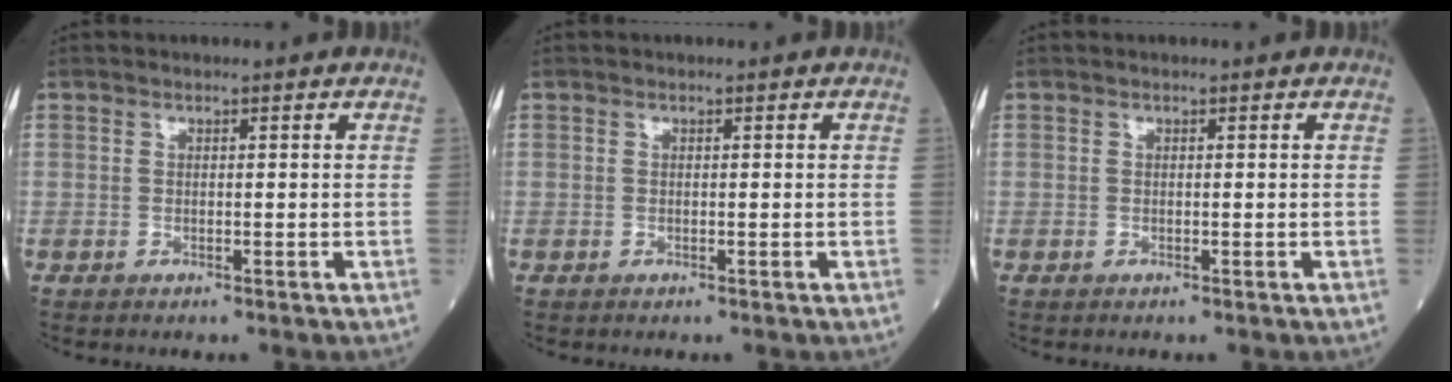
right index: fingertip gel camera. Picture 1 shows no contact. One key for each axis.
{"total": 0.0}
{"total": 0.0}